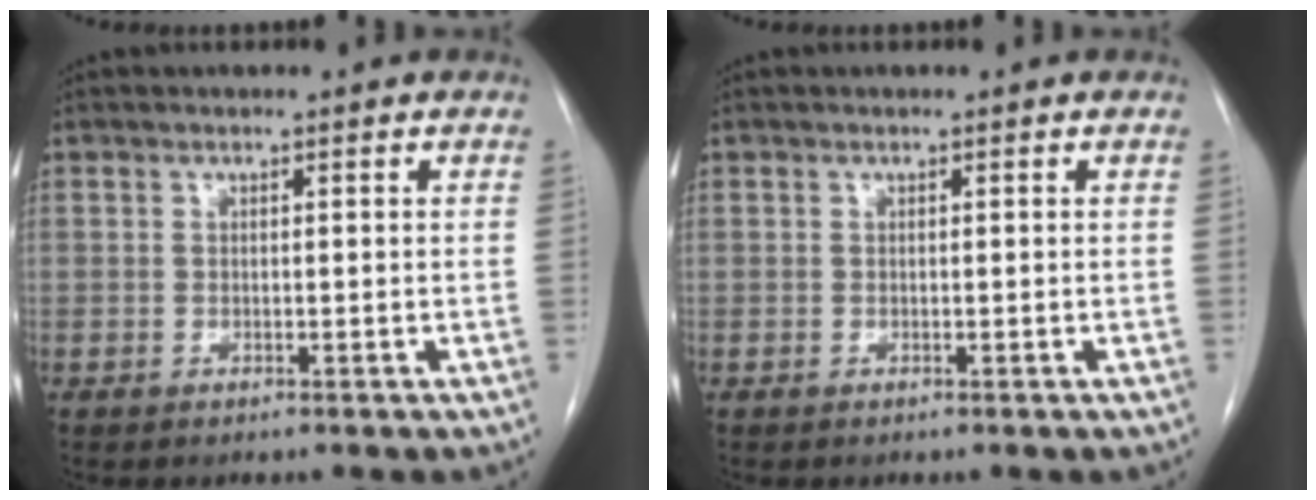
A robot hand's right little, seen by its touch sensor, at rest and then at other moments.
{"total": 0.0}